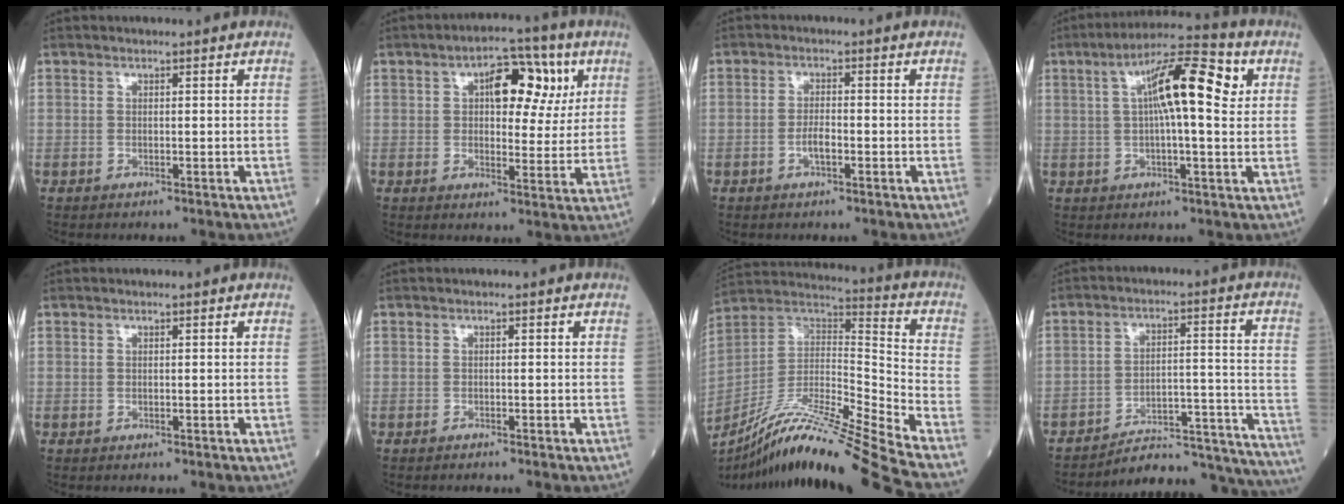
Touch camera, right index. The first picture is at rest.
{"total": 9.9, "force": [3.7, 4.8, 7.9], "torque": [-0.102, 0.024, 0.049]}
{"total": 2.4, "force": [-1.0, 0.6, 2.1], "torque": [-0.039, 0.003, -0.018]}
{"total": 12.0, "force": [3.1, 2.1, 11.4], "torque": [-0.190, 0.031, 0.045]}
{"total": 0.0}
{"total": 0.9, "force": [-0.8, -0.1, 0.3], "torque": [-0.004, 0.000, -0.014]}
{"total": 24.1, "force": [-20.3, -2.5, 12.7], "torque": [-0.222, -0.024, -0.360]}
{"total": 20.9, "force": [-20.6, 1.0, 3.7], "torque": [-0.005, 0.033, -0.275]}